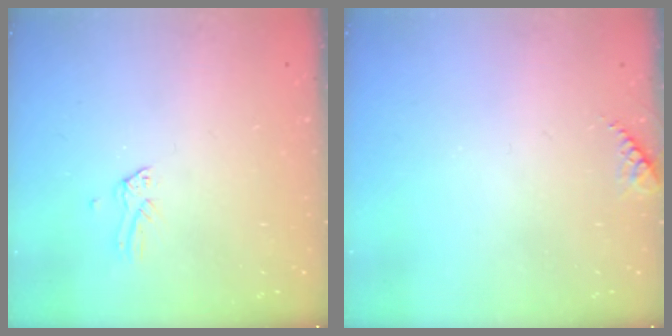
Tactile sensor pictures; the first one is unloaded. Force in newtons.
{"total": 5.8, "press": 5.7, "slide": 0.7}